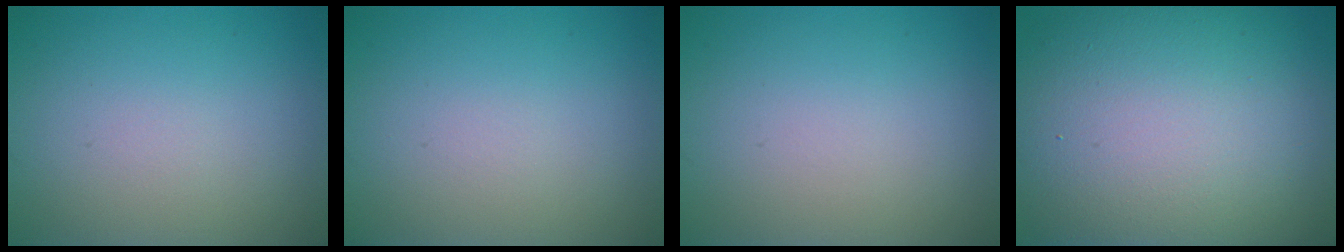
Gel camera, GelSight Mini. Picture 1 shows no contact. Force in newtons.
{"total": 0.0}
{"total": 0.0}
{"total": 16.5, "press": 16.5, "slide": 0.3}